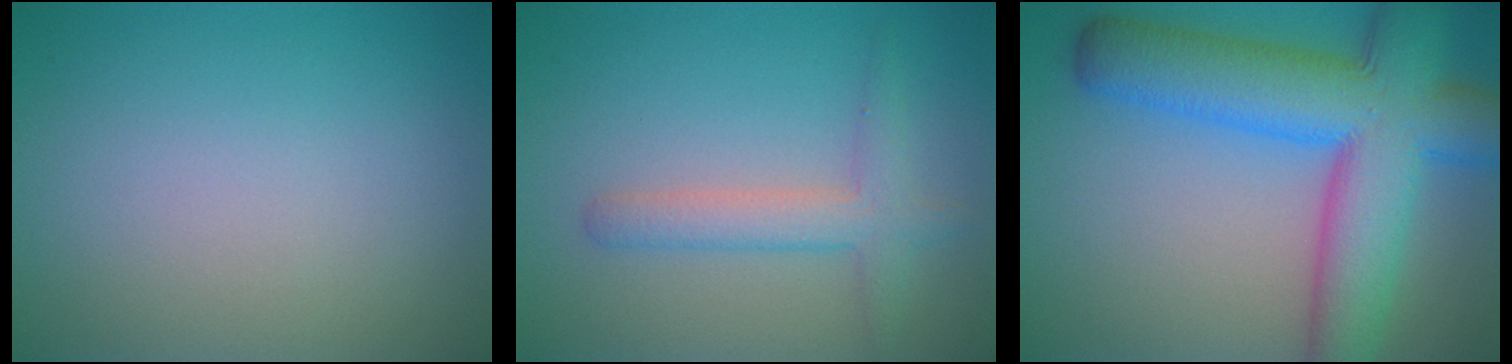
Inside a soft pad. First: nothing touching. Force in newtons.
{"total": 2.8, "press": 2.8, "slide": 0.1}
{"total": 11.8, "press": 11.7, "slide": 0.5}